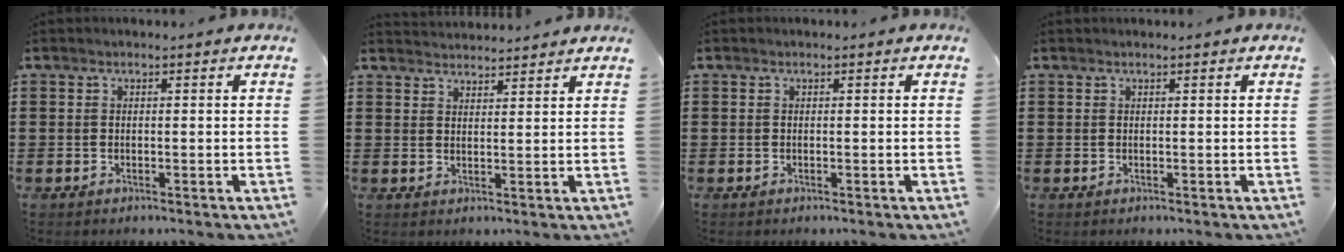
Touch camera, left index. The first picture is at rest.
{"total": 2.6, "force": [2.5, -0.1, -0.4], "torque": [0.000, -0.008, 0.049]}
{"total": 0.0}
{"total": 0.0}